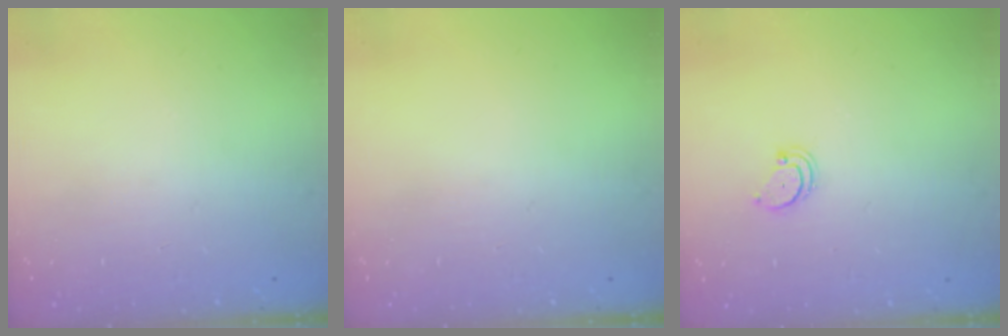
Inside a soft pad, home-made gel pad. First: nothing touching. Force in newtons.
{"total": 0.0}
{"total": 1.9, "press": 1.9, "slide": 0.2}